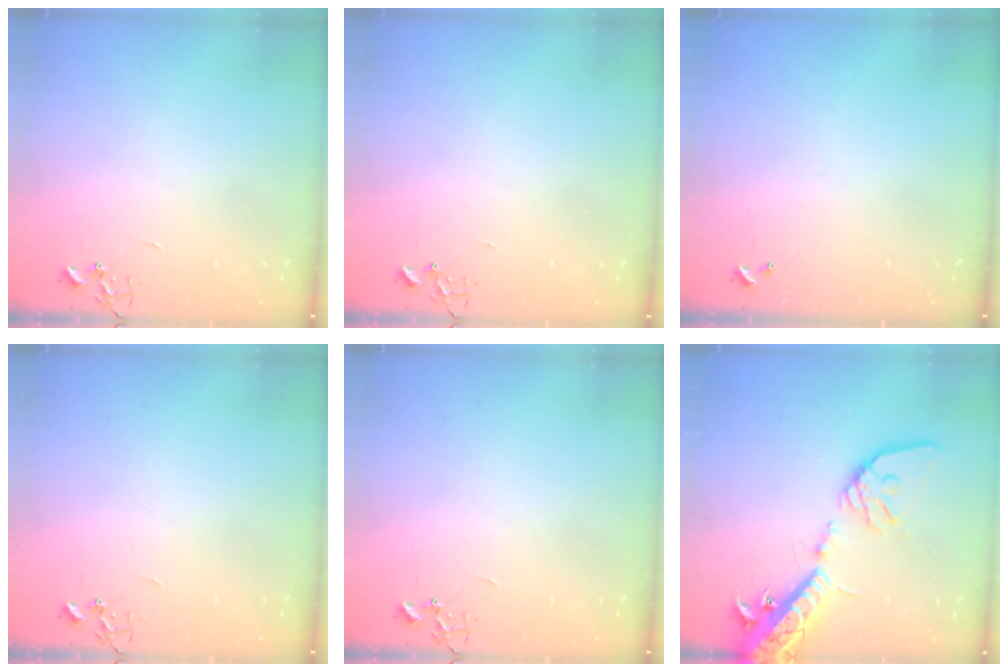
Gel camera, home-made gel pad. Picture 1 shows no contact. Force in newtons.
{"total": 6.4, "press": 6.4, "slide": 0.6}
{"total": 0.0}
{"total": 0.0}
{"total": 0.0}
{"total": 19.7, "press": 19.2, "slide": 4.1}